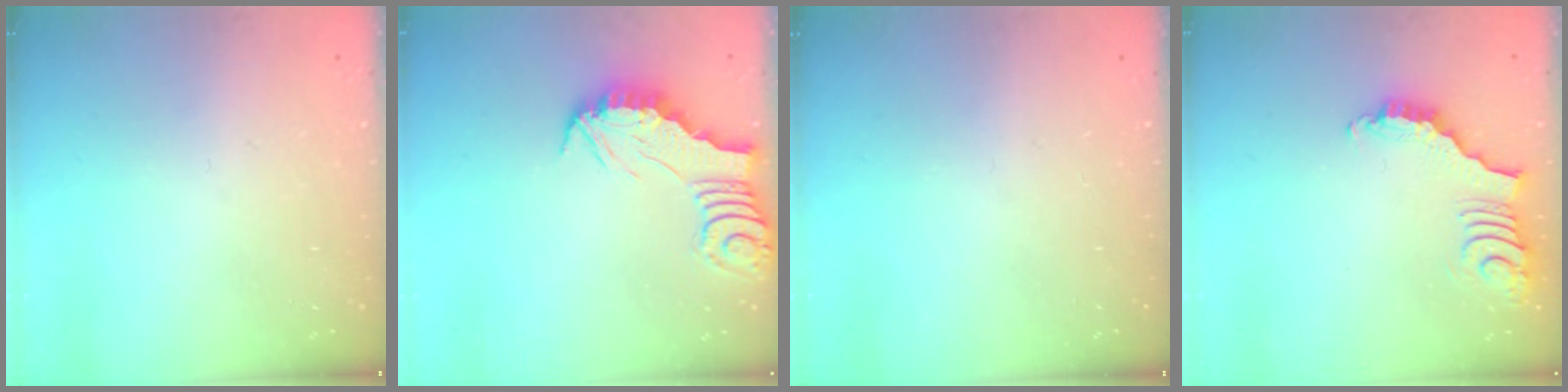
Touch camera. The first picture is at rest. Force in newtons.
{"total": 2.4, "press": 2.4, "slide": 0.2}
{"total": 0.0}
{"total": 3.6, "press": 3.6, "slide": 0.7}